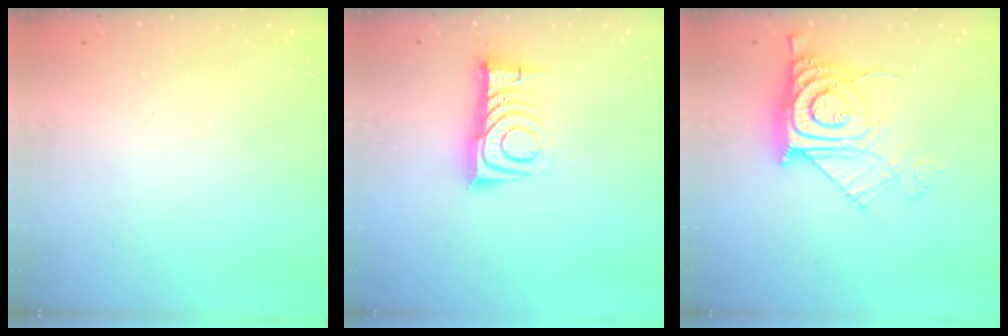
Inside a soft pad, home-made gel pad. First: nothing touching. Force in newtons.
{"total": 9.8, "press": 9.8, "slide": 0.7}
{"total": 14.0, "press": 13.9, "slide": 1.4}